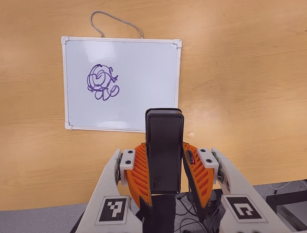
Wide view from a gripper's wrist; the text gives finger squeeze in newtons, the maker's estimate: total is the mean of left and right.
{"total": 3.7, "left": 2.1, "right": 5.3}